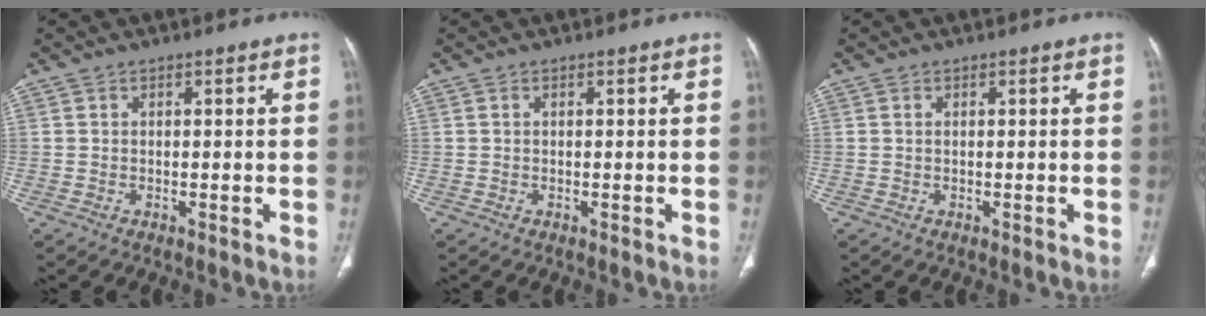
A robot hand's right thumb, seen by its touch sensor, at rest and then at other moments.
{"total": 0.0}
{"total": 0.0}